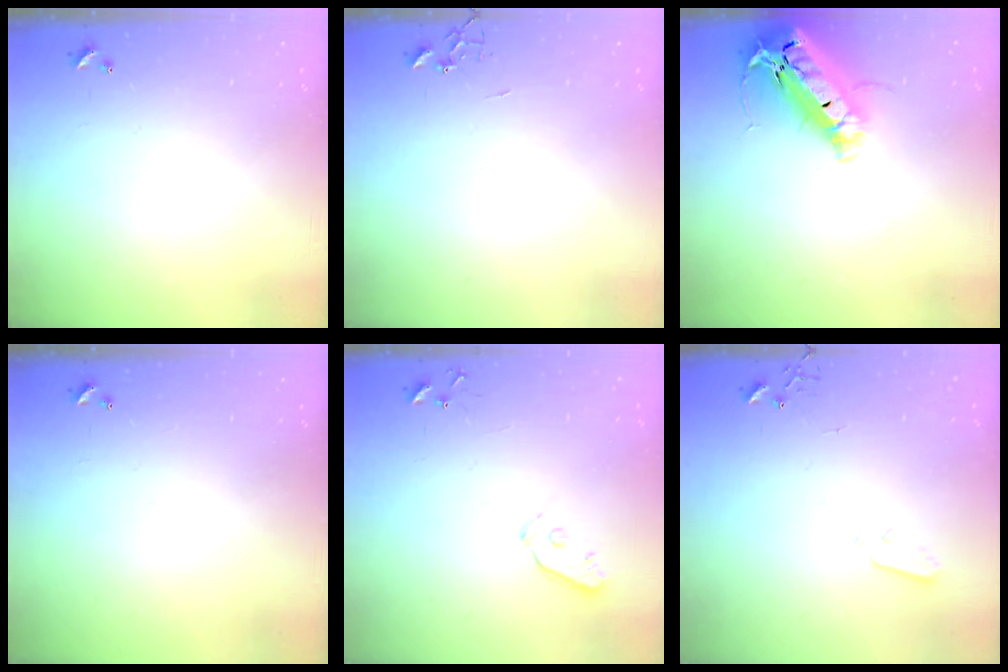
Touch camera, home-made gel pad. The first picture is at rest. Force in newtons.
{"total": 0.0}
{"total": 25.0, "press": 24.5, "slide": 4.9}
{"total": 0.0}
{"total": 5.7, "press": 5.7, "slide": 0.4}
{"total": 2.5, "press": 2.5, "slide": 0.4}